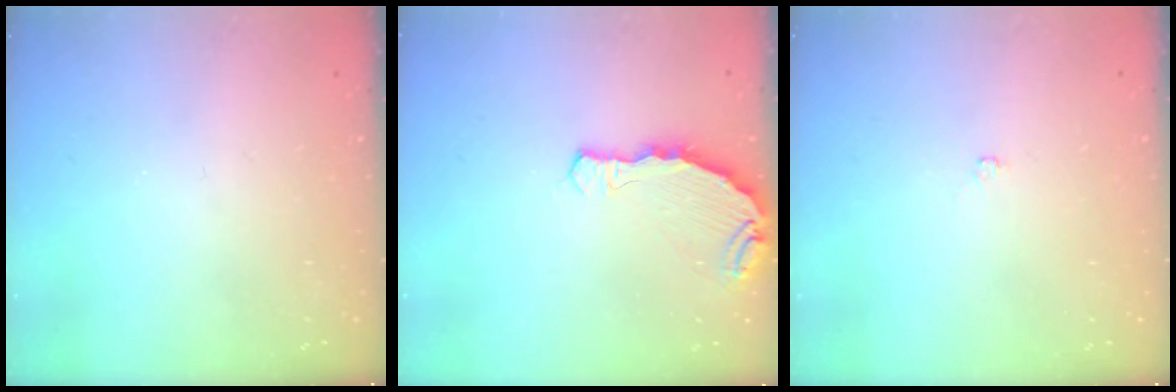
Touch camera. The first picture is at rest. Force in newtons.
{"total": 7.9, "press": 6.3, "slide": 4.9}
{"total": 4.0, "press": 3.9, "slide": 0.9}